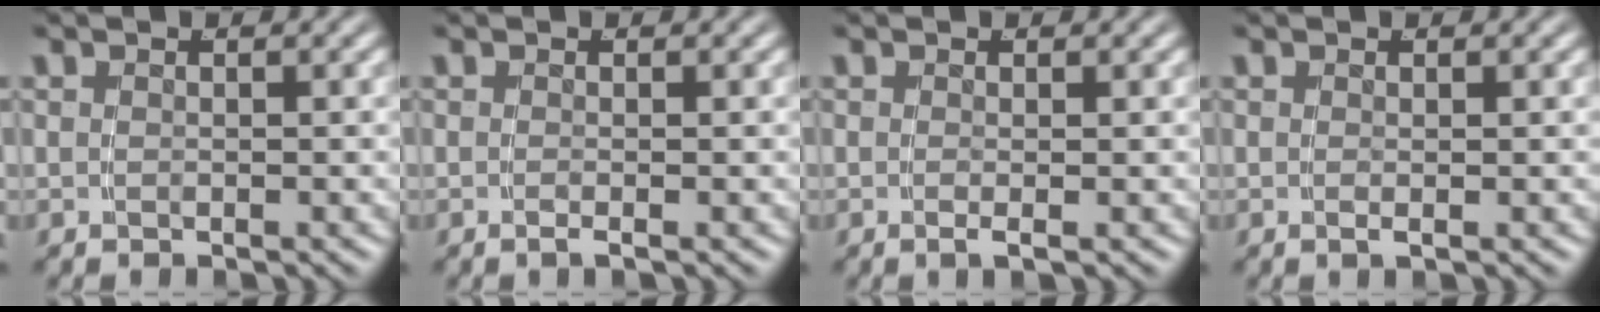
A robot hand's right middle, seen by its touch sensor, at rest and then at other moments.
{"total": 0.8, "force": [-0.5, -0.5, 0.4], "torque": [-0.009, -0.001, -0.007]}
{"total": 1.0, "force": [-0.4, -0.7, 0.7], "torque": [-0.016, -0.005, -0.004]}
{"total": 0.7, "force": [-0.1, -0.5, 0.4], "torque": [-0.010, -0.002, 0.000]}